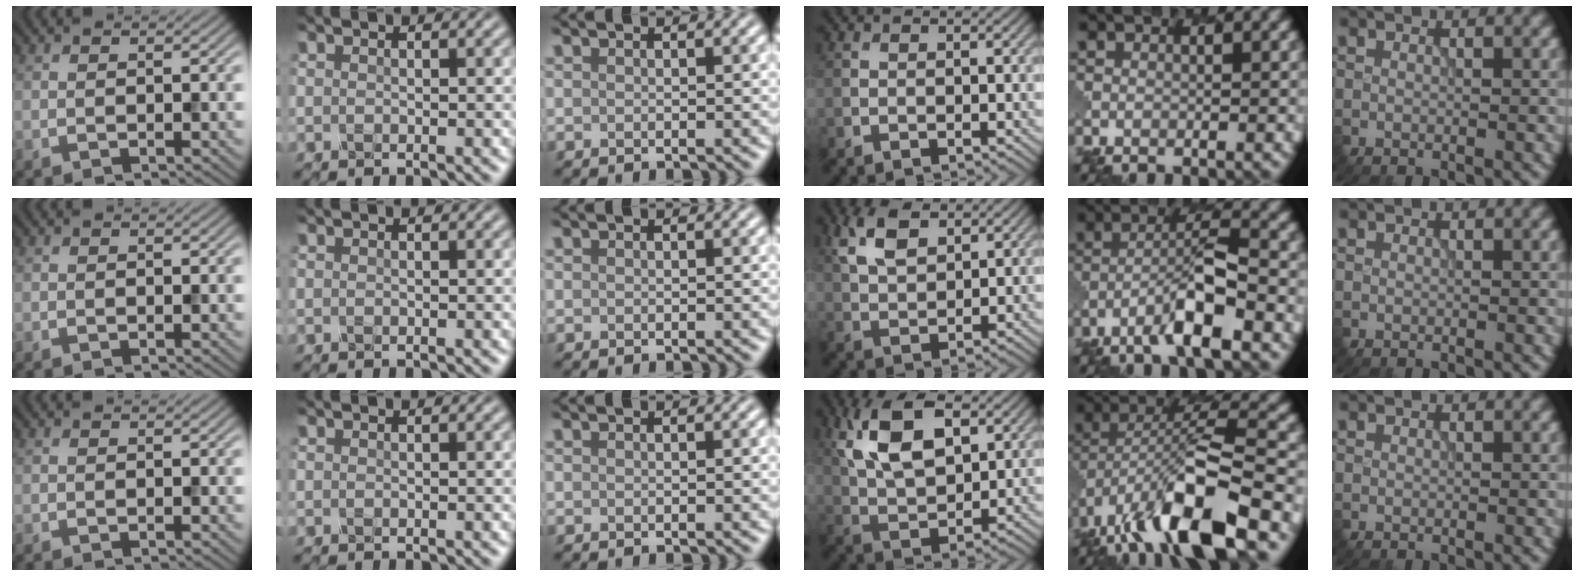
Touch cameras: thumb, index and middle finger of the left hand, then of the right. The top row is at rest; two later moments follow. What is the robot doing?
{"motion": "insert", "object": "pen bag"}